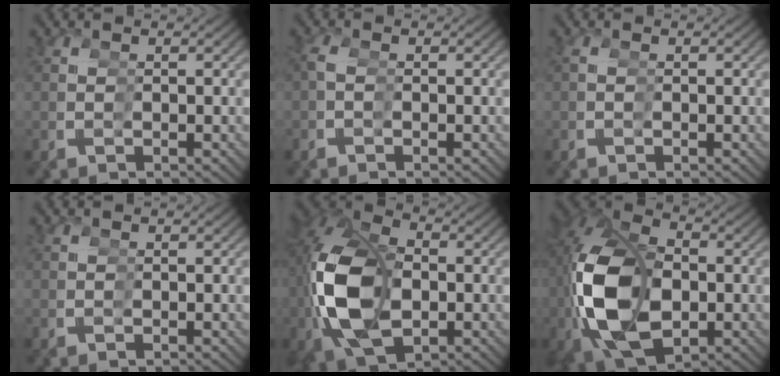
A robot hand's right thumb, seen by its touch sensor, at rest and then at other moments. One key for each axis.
{"total": 1.1, "fx": -0.9, "fy": 0.6, "fz": 0.0, "tx": -0.018, "ty": -0.006, "tz": -0.015}
{"total": 0.6, "fx": -0.6, "fy": -0.1, "fz": 0.0, "tx": -0.004, "ty": -0.001, "tz": -0.009}
{"total": 0.0}
{"total": 13.5, "fx": -1.6, "fy": 9.9, "fz": 9.1, "tx": -0.240, "ty": -0.044, "tz": -0.001}
{"total": 15.8, "fx": -2.0, "fy": 11.2, "fz": 10.9, "tx": -0.265, "ty": -0.049, "tz": -0.003}